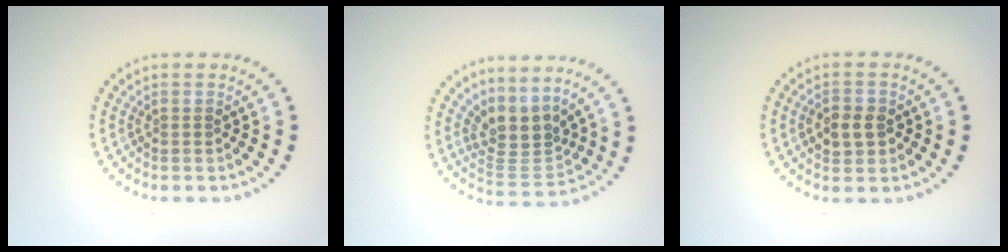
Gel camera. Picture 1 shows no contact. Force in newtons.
{"total": 3.4, "press": 2.4, "slide": 2.3}
{"total": 2.6, "press": 2.6, "slide": 0.2}